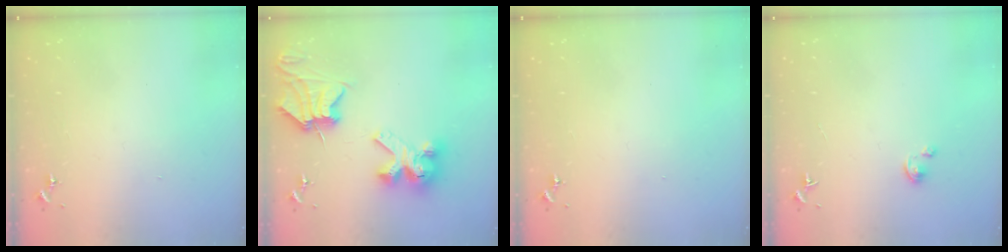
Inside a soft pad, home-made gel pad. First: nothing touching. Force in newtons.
{"total": 11.1, "press": 11.1, "slide": 0.6}
{"total": 0.0}
{"total": 2.7, "press": 2.7, "slide": 0.3}